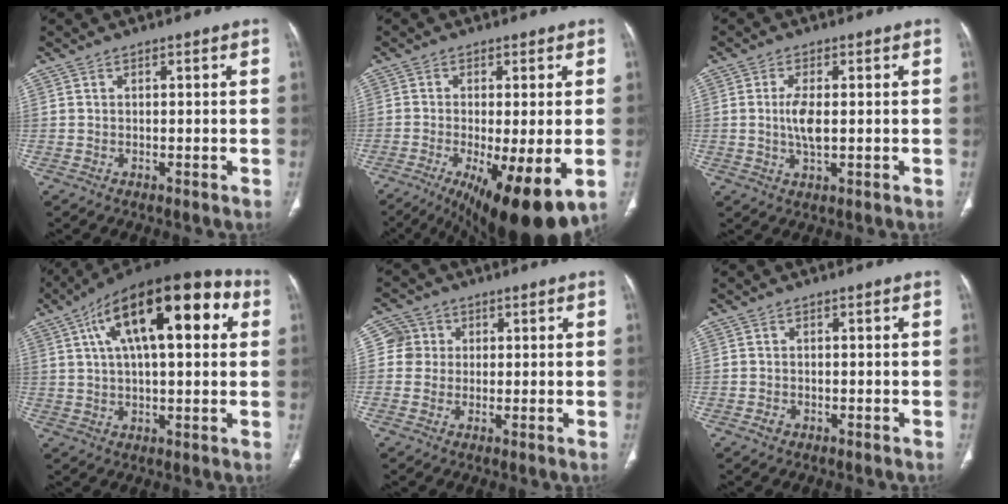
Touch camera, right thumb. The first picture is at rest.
{"total": 15.2, "force": [-5.7, 3.9, 13.6], "torque": [-0.193, -0.027, -0.079]}
{"total": 4.7, "force": [0.2, 1.8, 4.3], "torque": [-0.094, -0.006, 0.005]}
{"total": 23.6, "force": [7.6, 9.6, 20.1], "torque": [-0.307, 0.029, 0.113]}
{"total": 4.2, "force": [0.7, 4.1, 0.2], "torque": [0.026, 0.006, 0.008]}
{"total": 1.1, "force": [-0.6, 0.9, 0.4], "torque": [-0.008, 0.005, -0.008]}